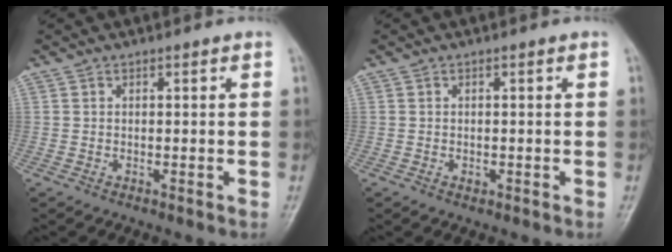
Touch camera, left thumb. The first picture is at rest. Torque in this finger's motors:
{"motor_torque": [-0.08, 0.03, -0.08, 0.03, 0.00]}